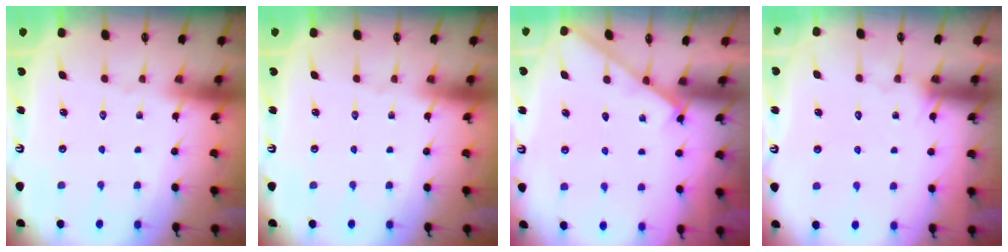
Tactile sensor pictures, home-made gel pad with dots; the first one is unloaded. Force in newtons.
{"total": 0.0}
{"total": 2.0, "press": 1.9, "slide": 0.3}
{"total": 5.1, "press": 5.0, "slide": 0.3}